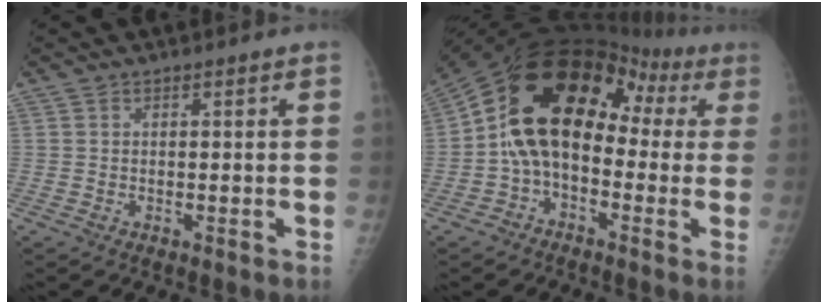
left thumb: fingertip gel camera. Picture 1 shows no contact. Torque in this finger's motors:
{"motor_torque": [0.00, 3.67, 0.71, 0.07, 0.88]}